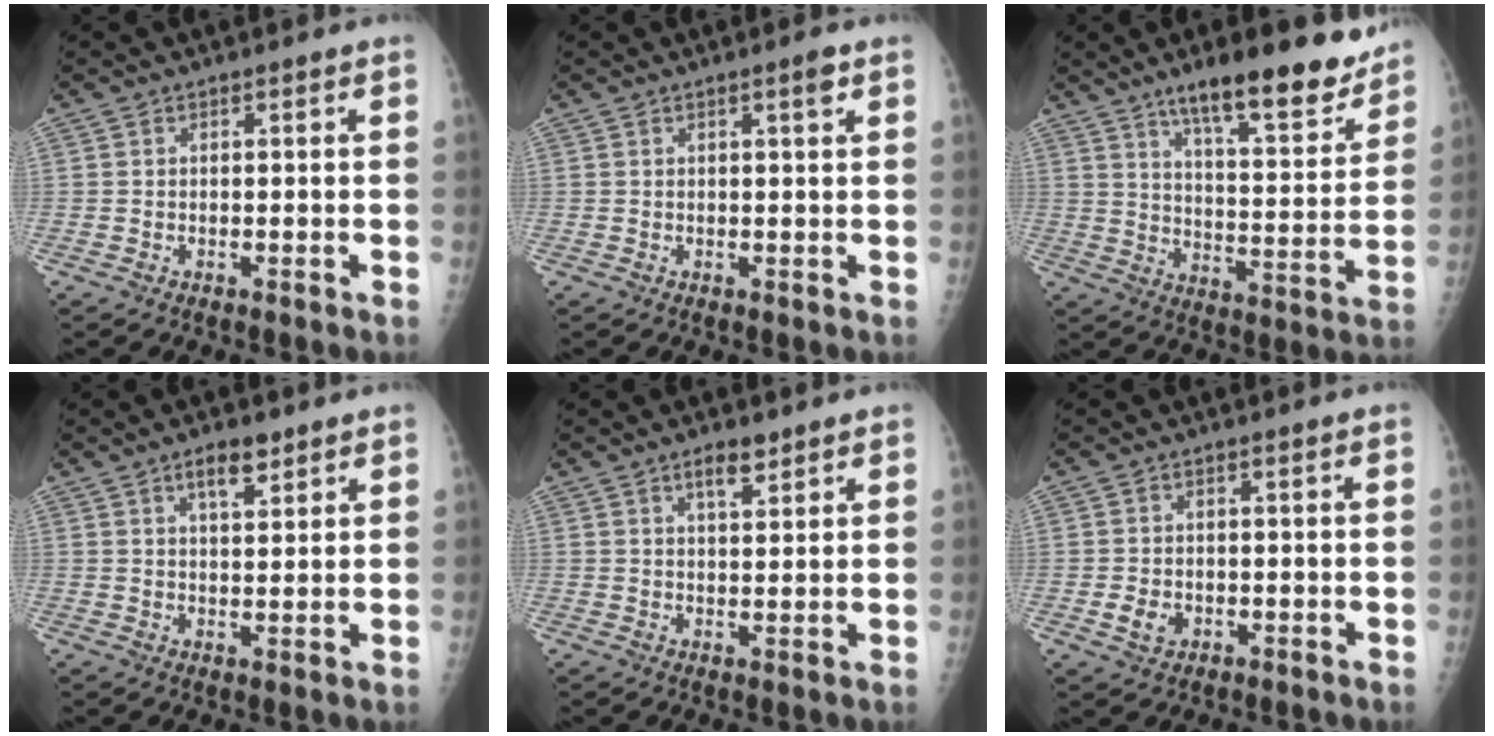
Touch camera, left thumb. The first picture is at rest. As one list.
[{"total": 1.7, "force": [0.9, 0.2, 1.4], "torque": [-0.022, -0.003, 0.013]}, {"total": 17.6, "force": [12.9, 4.6, 11.1], "torque": [-0.123, -0.076, 0.199]}, {"total": 4.9, "force": [3.1, 2.0, 3.2], "torque": [-0.034, -0.018, 0.051]}, {"total": 3.9, "force": [2.6, 1.5, 2.5], "torque": [-0.024, -0.016, 0.044]}, {"total": 3.0, "force": [-1.0, 2.3, 1.6], "torque": [-0.019, 0.003, -0.009]}]